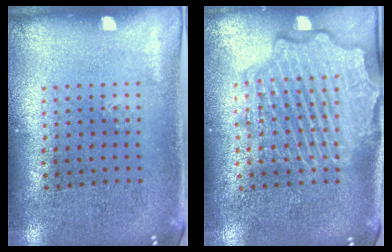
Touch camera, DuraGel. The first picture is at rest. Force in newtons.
{"total": 4.4, "press": 4.4, "slide": 0.5}